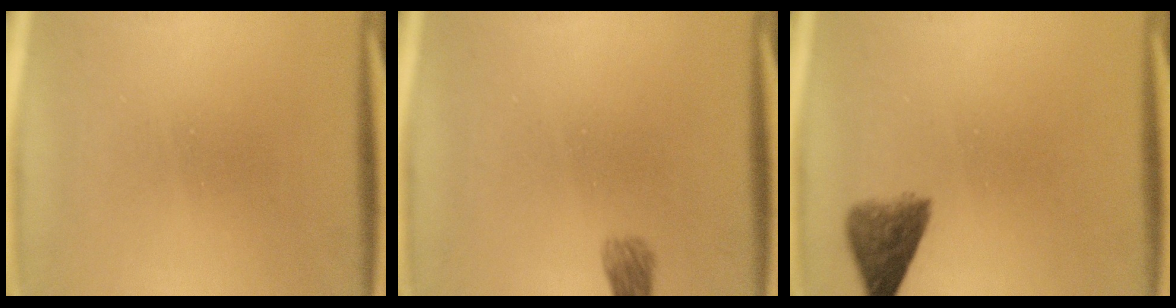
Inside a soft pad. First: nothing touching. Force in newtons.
{"total": 2.3}
{"total": 4.8}